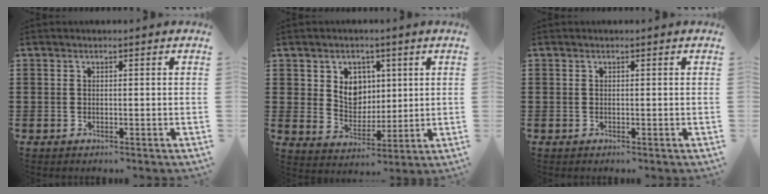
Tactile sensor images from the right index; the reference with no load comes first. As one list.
[{"total": 5.8, "force": [2.1, 4.9, 2.3], "torque": [-0.052, 0.008, 0.034]}, {"total": 0.0}]